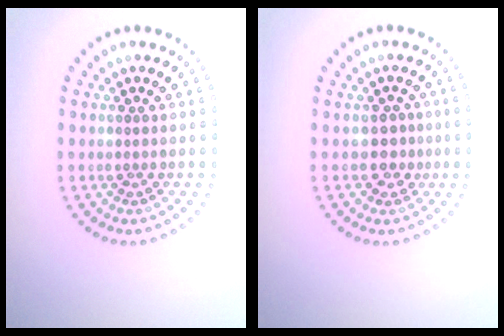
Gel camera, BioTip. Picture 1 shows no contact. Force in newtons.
{"total": 1.8, "press": 1.4, "slide": 1.1}